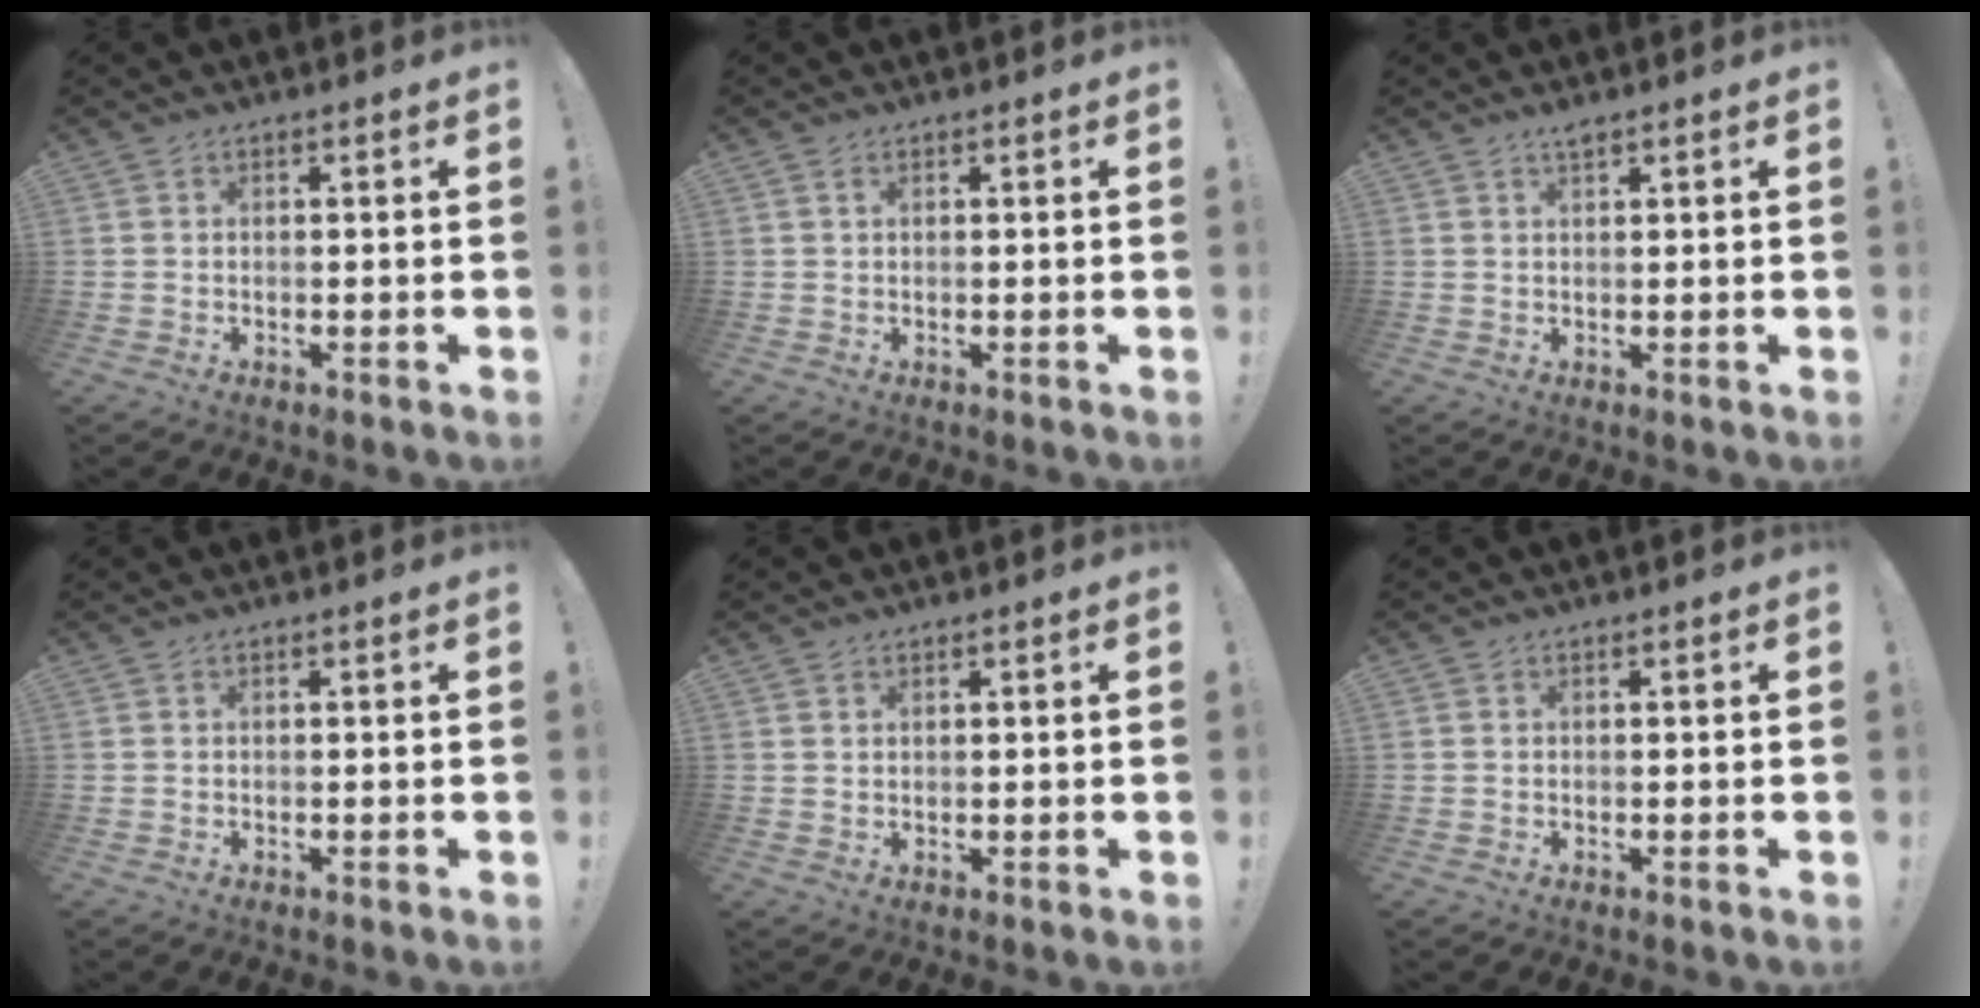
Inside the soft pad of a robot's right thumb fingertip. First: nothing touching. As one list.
[{"total": 0.8, "force": [0.5, 0.3, 0.6], "torque": [-0.013, 0.001, 0.010]}, {"total": 1.6, "force": [1.3, 0.2, 0.9], "torque": [-0.012, -0.005, 0.022]}, {"total": 0.0}, {"total": 1.1, "force": [0.9, 0.6, 0.2], "torque": [0.002, -0.003, 0.016]}, {"total": 0.0}]